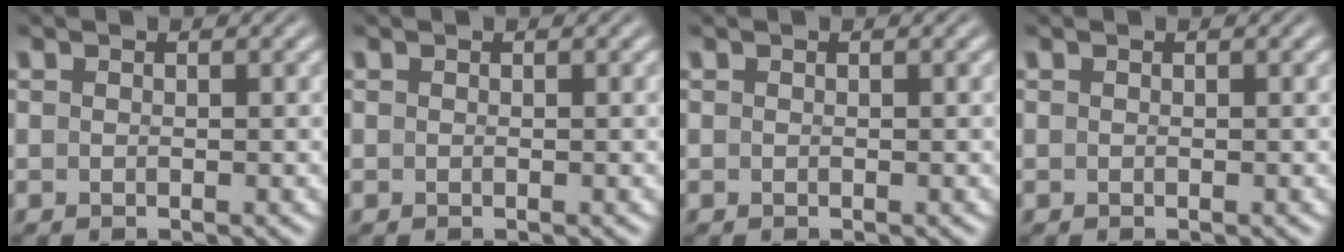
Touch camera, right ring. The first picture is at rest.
{"total": 0.0}
{"total": 0.0}
{"total": 0.0}